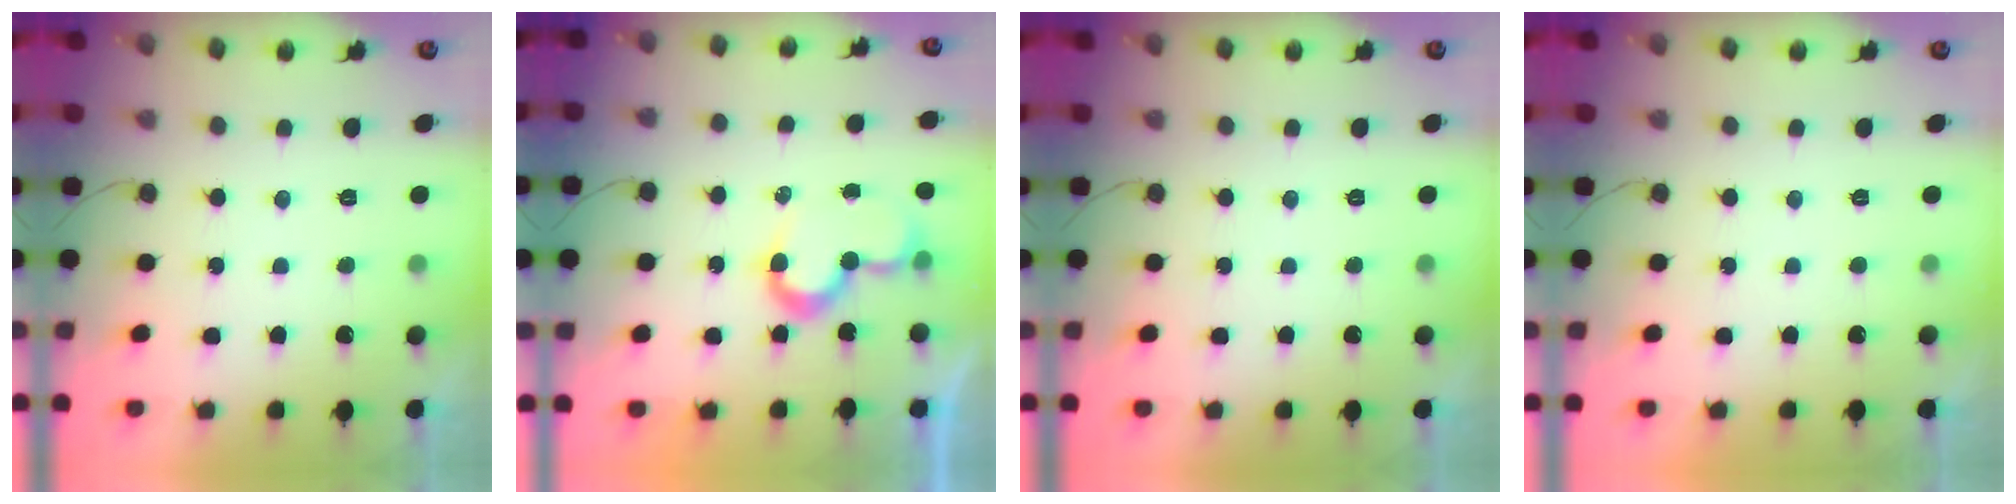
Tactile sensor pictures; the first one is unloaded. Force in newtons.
{"total": 7.8, "press": 7.8, "slide": 0.1}
{"total": 0.0}
{"total": 1.8, "press": 1.8, "slide": 0.0}